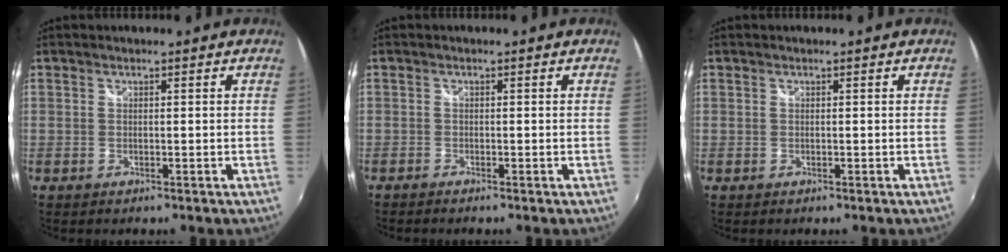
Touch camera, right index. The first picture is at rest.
{"total": 0.8, "force": [-0.8, 0.1, 0.2], "torque": [-0.006, -0.005, -0.018]}
{"total": 0.0}